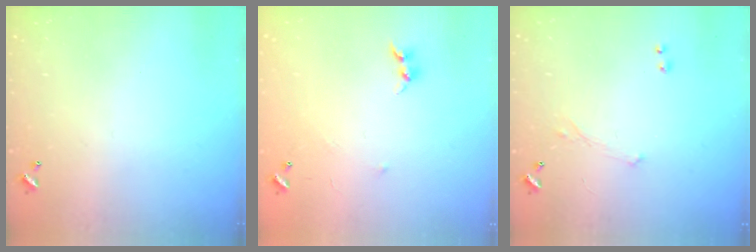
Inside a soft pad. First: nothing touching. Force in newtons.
{"total": 6.4, "press": 6.4, "slide": 0.4}
{"total": 0.7, "press": 0.3, "slide": 0.6}